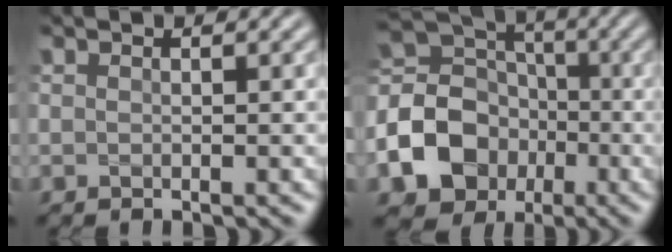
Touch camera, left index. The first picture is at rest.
{"total": 12.1, "force": [-3.7, 10.3, 5.0], "torque": [-0.110, -0.013, -0.085]}